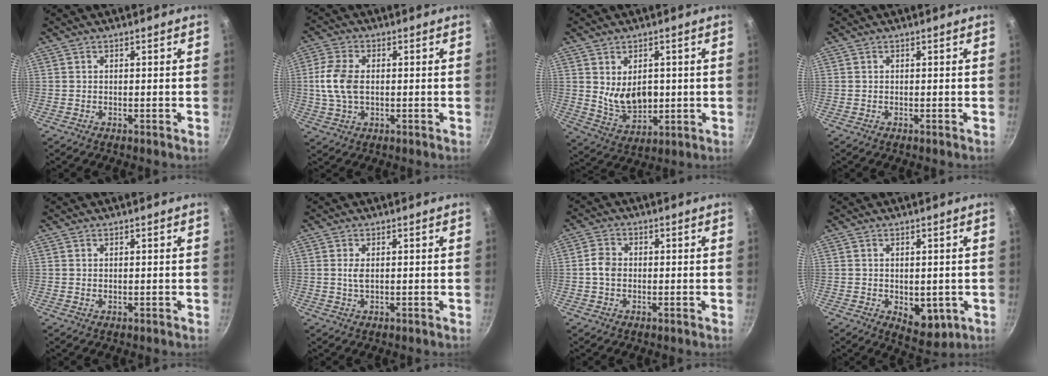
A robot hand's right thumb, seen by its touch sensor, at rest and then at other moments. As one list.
[{"total": 8.2, "force": [0.3, 5.1, 6.4], "torque": [-0.134, 0.010, 0.002]}, {"total": 8.6, "force": [1.0, 5.8, 6.3], "torque": [-0.088, -0.027, 0.034]}, {"total": 0.0}, {"total": 0.6, "force": [0.4, 0.2, 0.4], "torque": [-0.006, -0.005, 0.006]}, {"total": 2.0, "force": [0.3, 0.9, 1.7], "torque": [-0.034, -0.003, 0.007]}, {"total": 3.7, "force": [-0.1, 2.9, 2.4], "torque": [-0.040, 0.010, -0.009]}, {"total": 6.9, "force": [-1.1, 4.3, 5.2], "torque": [-0.047, -0.014, -0.004]}]